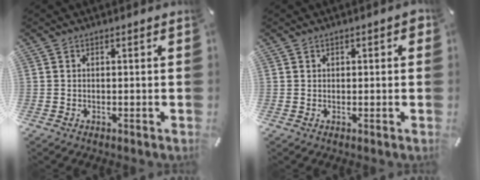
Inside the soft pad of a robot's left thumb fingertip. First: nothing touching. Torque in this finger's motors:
{"motor_torque": [-0.02, -0.34, -0.17, 0.18, -0.05]}